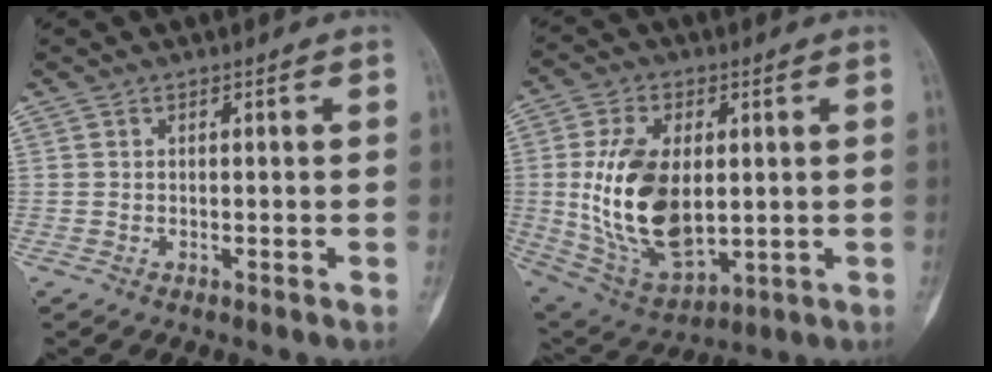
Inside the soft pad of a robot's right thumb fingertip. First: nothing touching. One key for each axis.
{"total": 18.5, "fx": 0.8, "fy": 10.6, "fz": 15.1, "tx": -0.273, "ty": -0.011, "tz": 0.035}